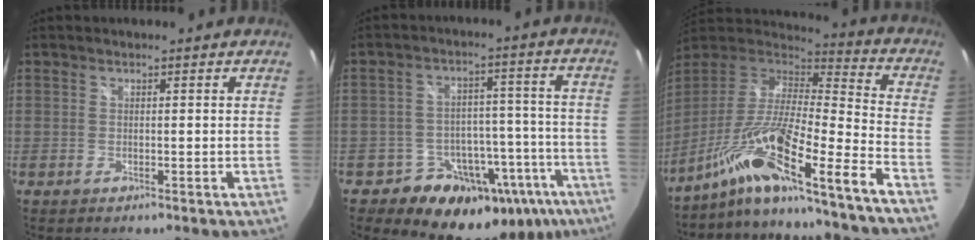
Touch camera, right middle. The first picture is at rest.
{"total": 18.1, "force": [-11.1, 12.6, 6.8], "torque": [-0.108, 0.039, -0.131]}
{"total": 20.7, "force": [-14.0, -0.4, 15.3], "torque": [-0.248, -0.052, -0.253]}